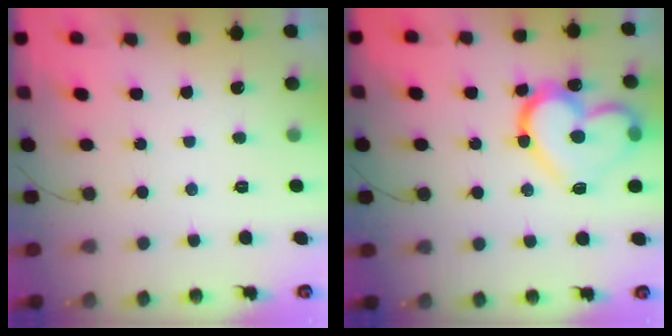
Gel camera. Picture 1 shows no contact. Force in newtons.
{"total": 16.9, "press": 16.9, "slide": 1.5}